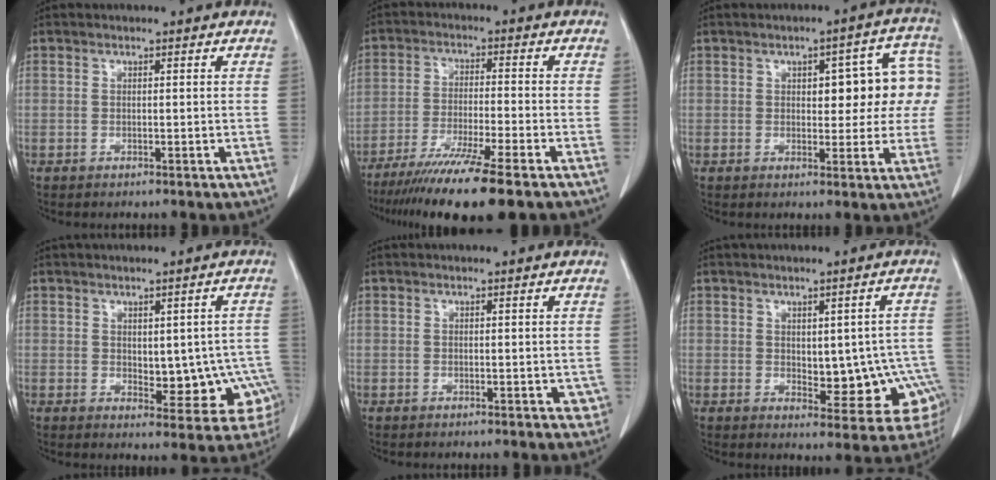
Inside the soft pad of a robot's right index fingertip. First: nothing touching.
{"total": 13.6, "force": [-10.3, -0.9, 8.9], "torque": [-0.154, -0.043, -0.169]}
{"total": 9.9, "force": [1.6, 4.4, 8.7], "torque": [-0.084, 0.037, 0.019]}
{"total": 9.8, "force": [-1.4, 5.0, 8.3], "torque": [-0.081, 0.009, -0.006]}
{"total": 2.0, "force": [-0.2, 1.3, 1.6], "torque": [-0.003, 0.001, -0.002]}
{"total": 11.5, "force": [-1.5, 5.5, 9.9], "torque": [-0.098, 0.015, -0.004]}